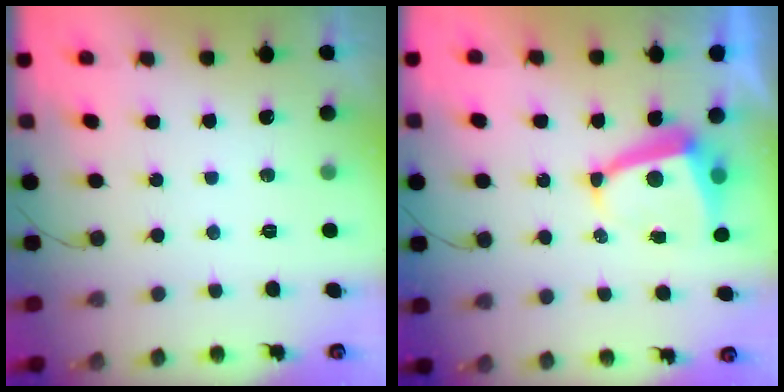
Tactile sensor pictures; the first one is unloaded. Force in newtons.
{"total": 6.4, "press": 6.3, "slide": 0.9}